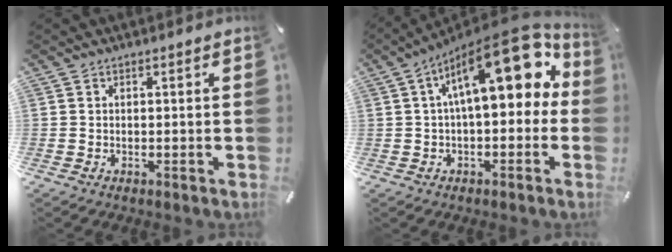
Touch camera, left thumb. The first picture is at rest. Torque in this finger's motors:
{"motor_torque": [2.12, 2.69, 1.59, -1.18, 0.66]}